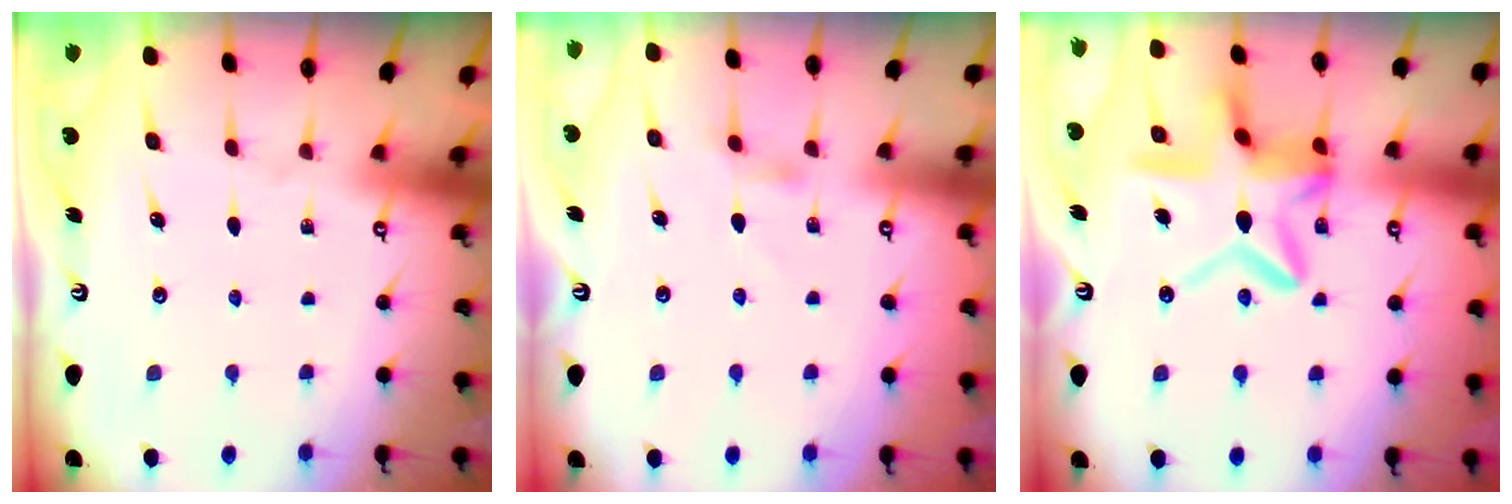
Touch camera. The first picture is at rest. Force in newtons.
{"total": 1.6, "press": 1.6, "slide": 0.4}
{"total": 14.5, "press": 14.5, "slide": 1.4}